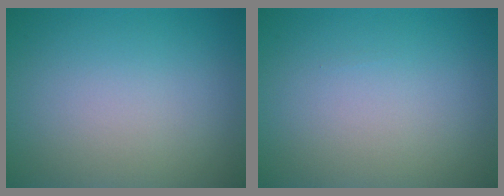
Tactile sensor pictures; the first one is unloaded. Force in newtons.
{"total": 0.0}